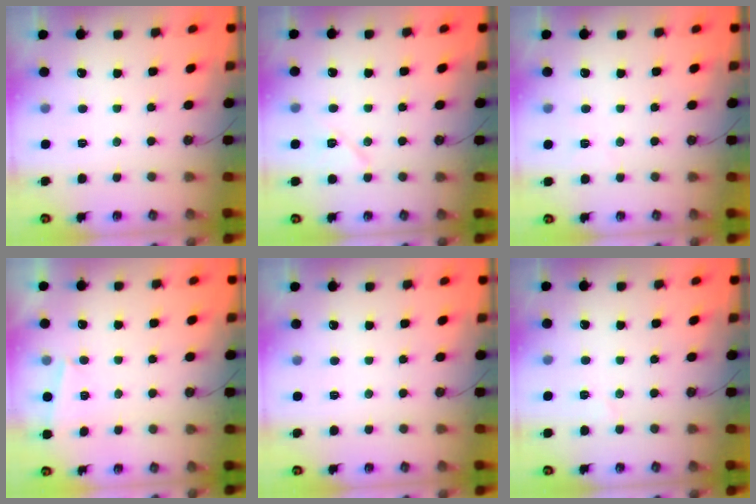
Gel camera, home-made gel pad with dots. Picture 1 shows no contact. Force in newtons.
{"total": 8.6, "press": 8.0, "slide": 3.2}
{"total": 2.9, "press": 2.1, "slide": 2.0}
{"total": 2.1, "press": 2.1, "slide": 0.5}
{"total": 0.0}
{"total": 3.4, "press": 3.0, "slide": 1.6}